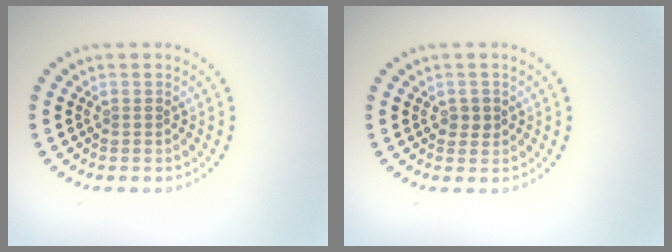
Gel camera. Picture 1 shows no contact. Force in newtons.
{"total": 1.1, "press": 1.1, "slide": 0.2}